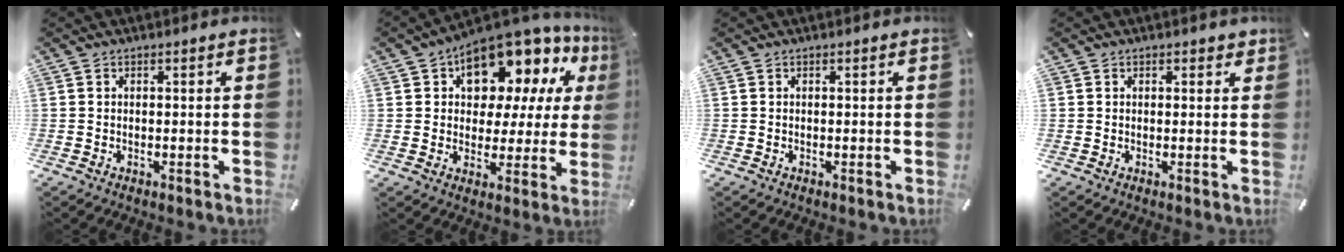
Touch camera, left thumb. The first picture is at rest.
{"total": 12.9, "force": [9.4, 7.2, 5.2], "torque": [-0.083, -0.089, 0.165]}
{"total": 0.0}
{"total": 1.9, "force": [1.1, 1.6, 0.0], "torque": [0.013, -0.003, 0.017]}